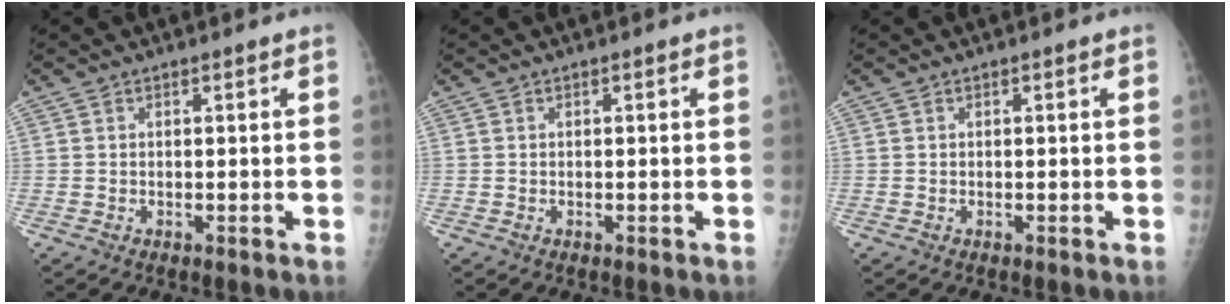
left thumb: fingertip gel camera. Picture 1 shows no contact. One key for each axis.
{"total": 0.0}
{"total": 0.0}